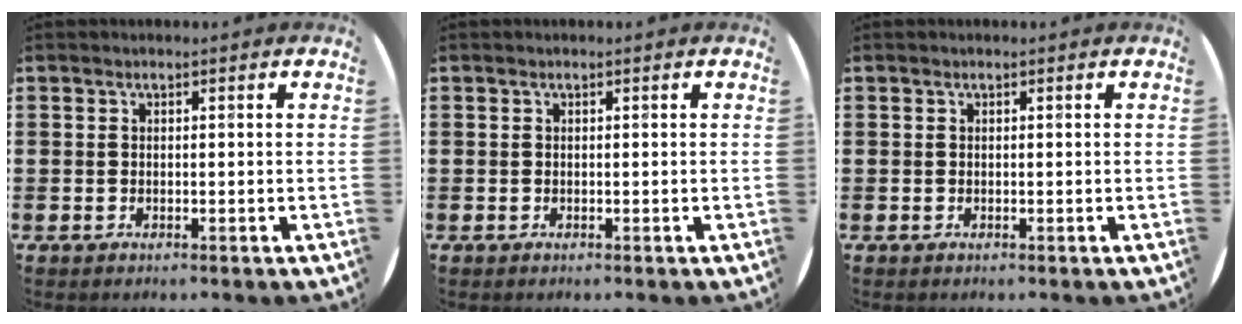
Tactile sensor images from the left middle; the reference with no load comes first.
{"total": 0.0}
{"total": 0.0}